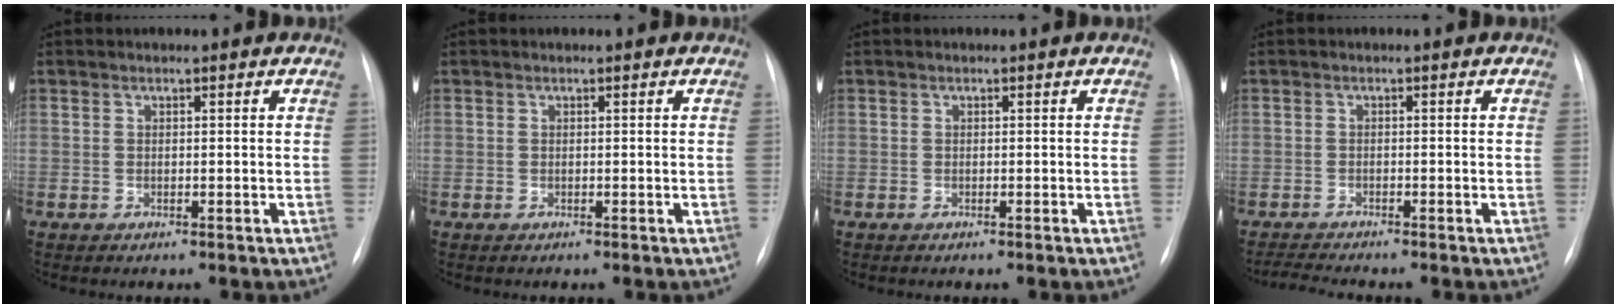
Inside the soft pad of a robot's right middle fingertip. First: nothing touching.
{"total": 0.0}
{"total": 0.0}
{"total": 2.5, "force": [-2.3, -1.0, 0.4], "torque": [-0.020, -0.019, -0.044]}